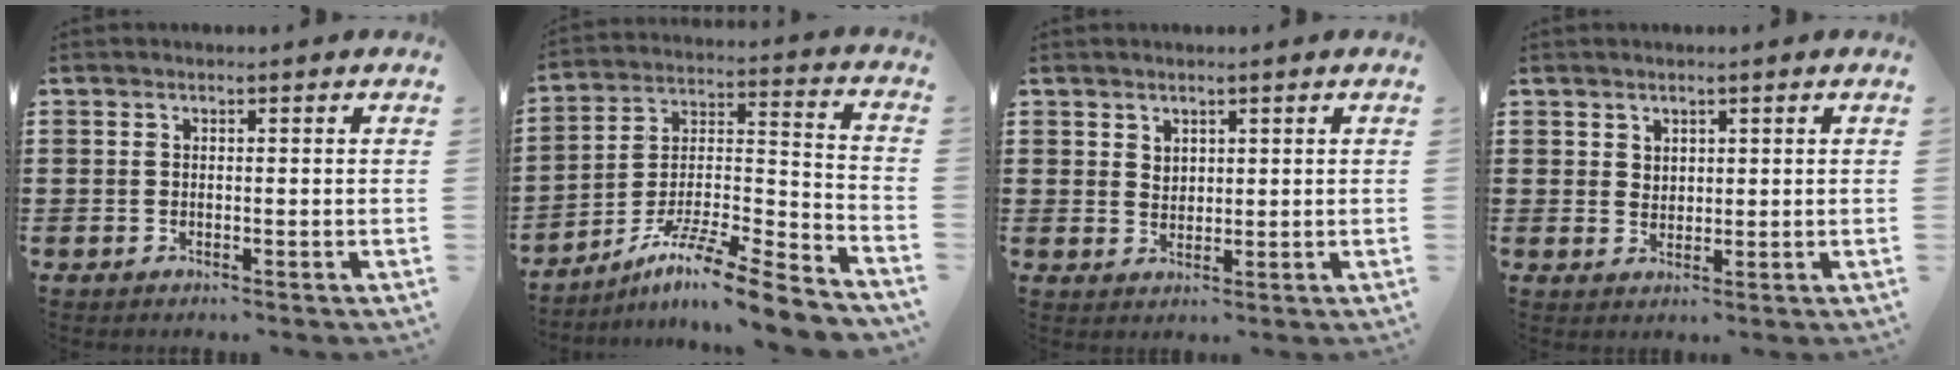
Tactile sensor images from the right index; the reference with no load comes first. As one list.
[{"total": 10.5, "force": [-8.4, 0.2, 6.3], "torque": [-0.096, 0.009, -0.161]}, {"total": 1.8, "force": [1.7, 0.6, 0.1], "torque": [0.001, 0.004, 0.034]}, {"total": 1.8, "force": [1.6, 0.6, 0.1], "torque": [0.000, 0.005, 0.033]}]